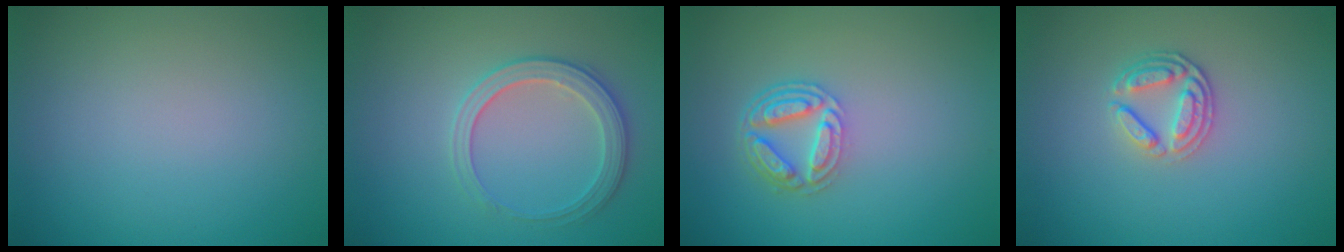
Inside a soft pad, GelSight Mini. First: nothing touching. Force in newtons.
{"total": 3.0, "press": 2.9, "slide": 0.2}
{"total": 4.1, "press": 3.2, "slide": 2.6}
{"total": 2.6, "press": 2.4, "slide": 1.0}